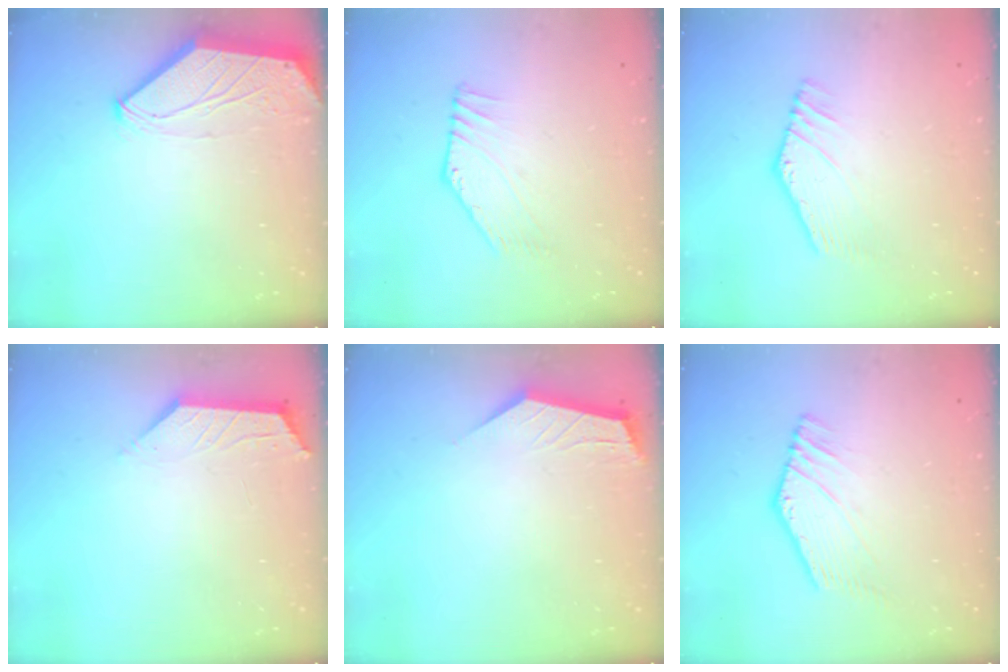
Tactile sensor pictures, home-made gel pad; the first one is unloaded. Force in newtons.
{"total": 2.7, "press": 2.7, "slide": 0.0}
{"total": 3.6, "press": 3.6, "slide": 0.4}
{"total": 2.1, "press": 2.1, "slide": 0.4}
{"total": 2.0, "press": 2.0, "slide": 0.3}
{"total": 0.9, "press": 0.4, "slide": 0.8}